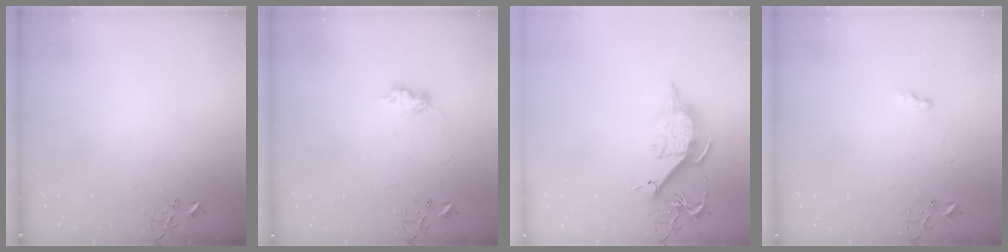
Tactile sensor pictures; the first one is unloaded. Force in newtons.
{"total": 7.4, "press": 7.4, "slide": 0.4}
{"total": 12.5, "press": 12.5, "slide": 0.2}
{"total": 5.2, "press": 5.2, "slide": 0.4}